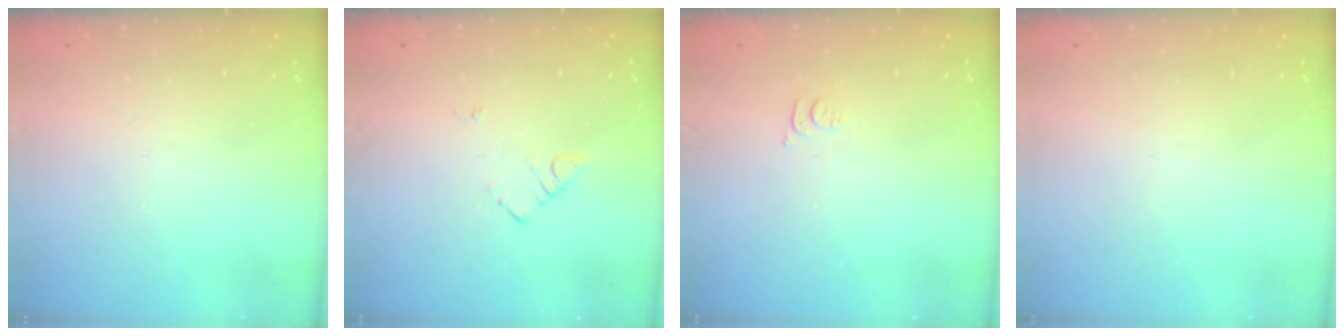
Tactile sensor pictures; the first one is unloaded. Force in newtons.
{"total": 3.9, "press": 3.9, "slide": 0.5}
{"total": 4.1, "press": 4.1, "slide": 0.6}
{"total": 1.8, "press": 1.7, "slide": 0.1}